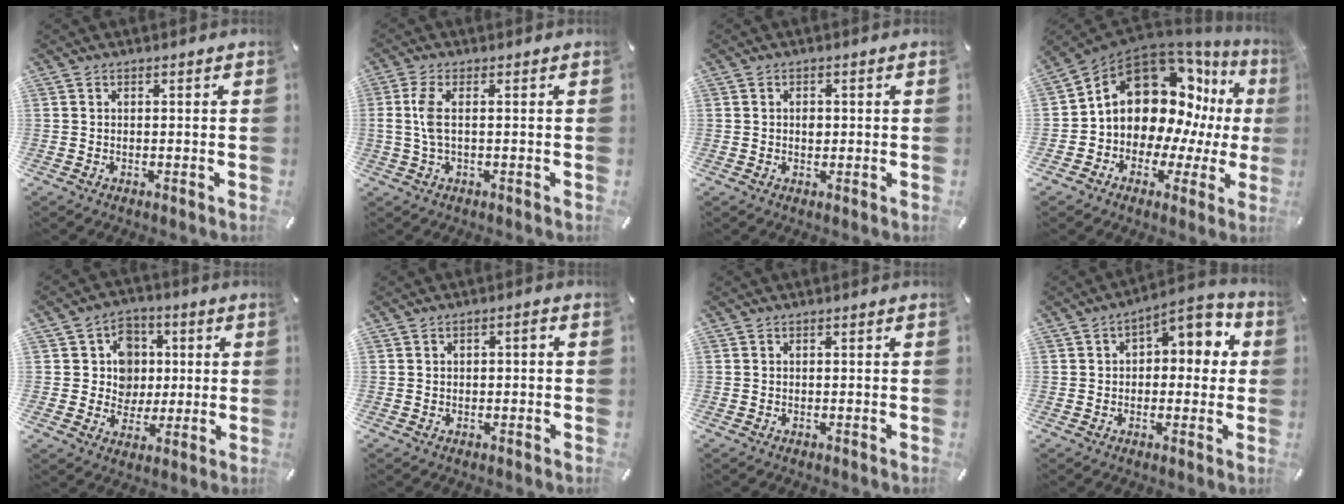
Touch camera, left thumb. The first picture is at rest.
{"total": 4.7, "force": [0.2, 1.1, 4.6], "torque": [-0.108, -0.010, -0.002]}
{"total": 1.6, "force": [0.1, 1.3, 1.0], "torque": [-0.013, 0.001, -0.002]}
{"total": 17.3, "force": [6.0, 12.3, 10.5], "torque": [-0.177, -0.061, 0.109]}
{"total": 10.0, "force": [1.2, 9.4, 3.0], "torque": [-0.047, 0.001, 0.028]}
{"total": 1.6, "force": [-0.1, 0.8, 1.4], "torque": [-0.027, 0.006, -0.005]}
{"total": 0.0}
{"total": 6.9, "force": [2.2, 4.1, 5.2], "torque": [-0.057, -0.019, 0.027]}